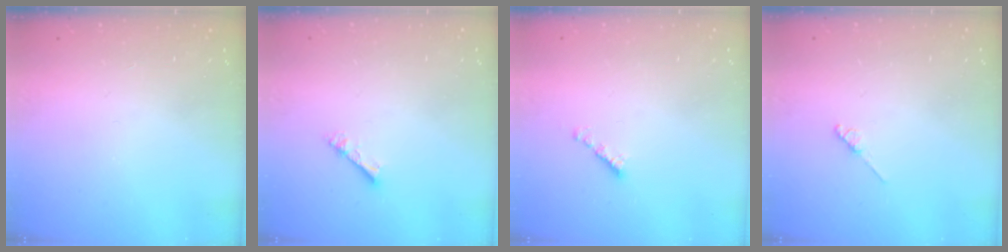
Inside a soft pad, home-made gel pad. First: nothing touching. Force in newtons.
{"total": 2.3, "press": 2.3, "slide": 0.3}
{"total": 2.2, "press": 2.1, "slide": 0.7}
{"total": 2.0, "press": 1.9, "slide": 0.3}